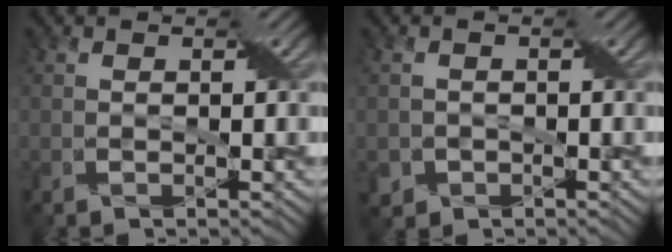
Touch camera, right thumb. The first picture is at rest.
{"total": 1.9, "force": [-0.8, 1.7, 0.2], "torque": [-0.006, -0.005, -0.015]}